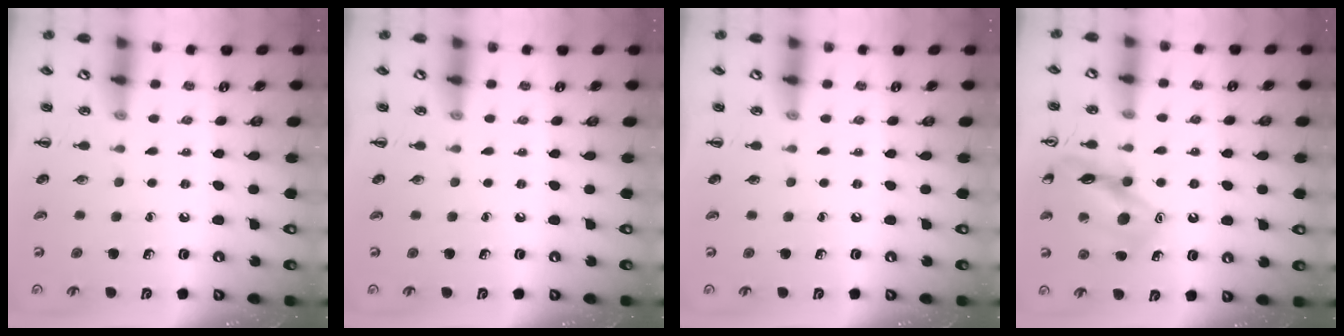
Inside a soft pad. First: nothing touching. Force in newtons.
{"total": 0.0}
{"total": 0.0}
{"total": 13.8, "press": 13.7, "slide": 1.3}